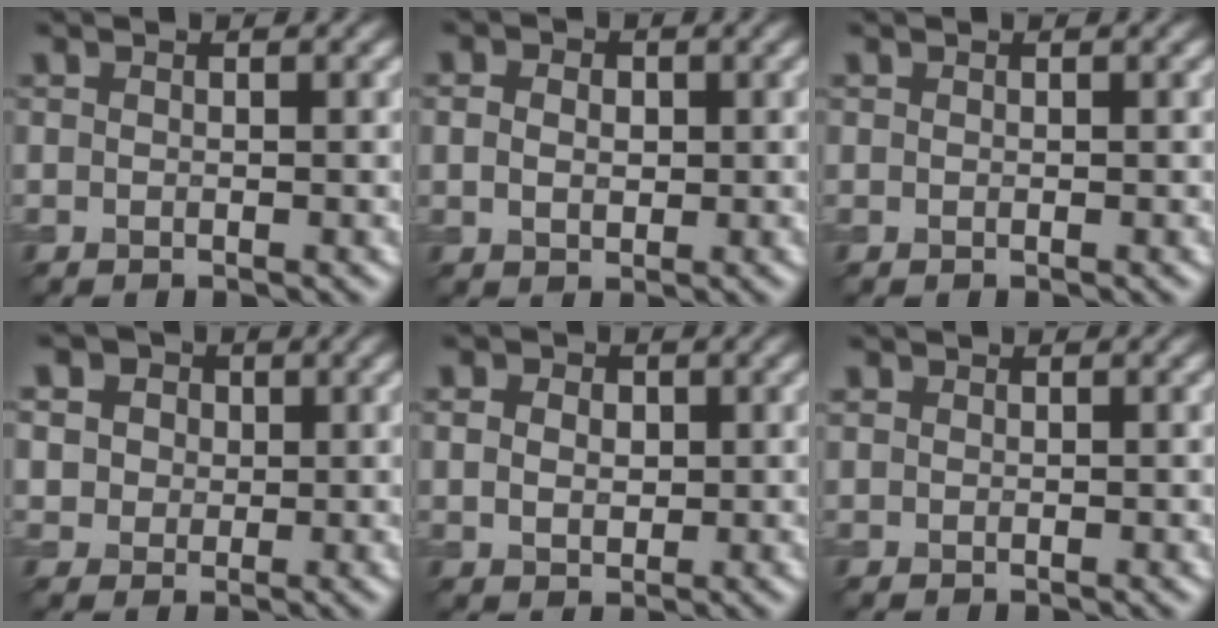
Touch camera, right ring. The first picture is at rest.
{"total": 2.8, "force": [0.6, 2.2, 1.6], "torque": [-0.026, 0.011, -0.004]}
{"total": 0.0}
{"total": 9.5, "force": [4.3, 7.3, 4.3], "torque": [-0.082, 0.031, 0.045]}
{"total": 3.6, "force": [1.3, 2.7, 2.0], "torque": [-0.039, 0.011, 0.010]}
{"total": 0.7, "force": [0.4, 0.5, 0.1], "torque": [0.002, 0.001, 0.008]}